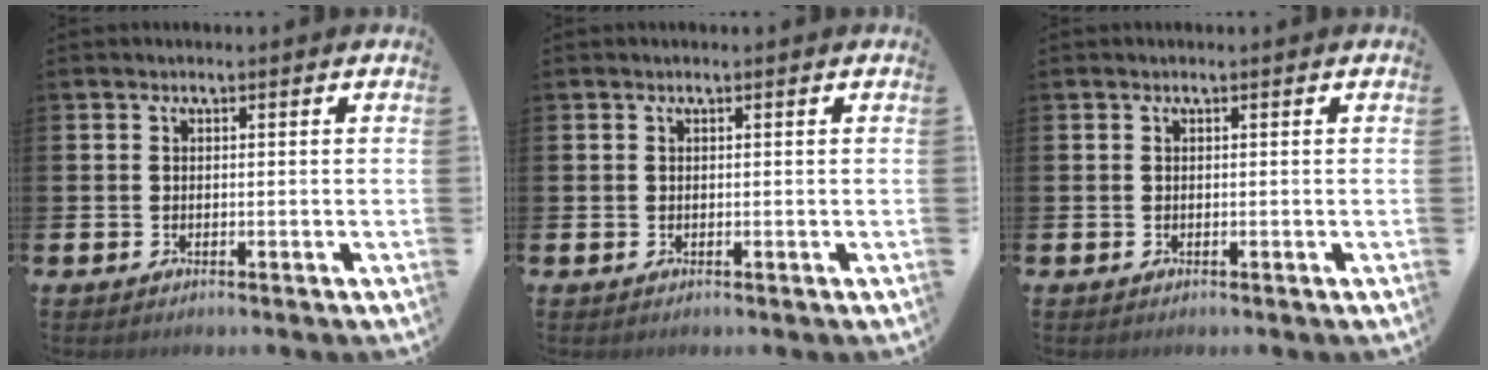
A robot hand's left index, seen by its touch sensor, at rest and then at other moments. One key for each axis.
{"total": 0.0}
{"total": 0.0}